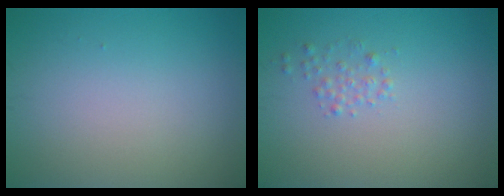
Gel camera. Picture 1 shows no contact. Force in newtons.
{"total": 1.1, "press": 1.1, "slide": 0.0}